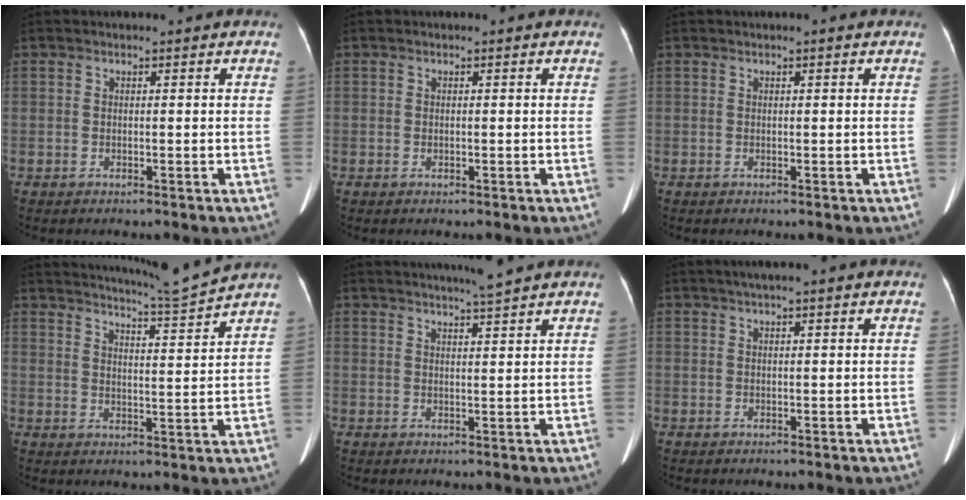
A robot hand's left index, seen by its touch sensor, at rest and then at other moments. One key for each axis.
{"total": 0.0}
{"total": 0.0}
{"total": 8.5, "fx": 7.9, "fy": -2.5, "fz": 1.6, "tx": -0.039, "ty": -0.033, "tz": 0.125}
{"total": 4.5, "fx": 3.9, "fy": -0.9, "fz": 1.9, "tx": -0.032, "ty": -0.001, "tz": 0.059}
{"total": 3.0, "fx": 2.1, "fy": -0.1, "fz": 2.2, "tx": -0.037, "ty": 0.023, "tz": 0.033}